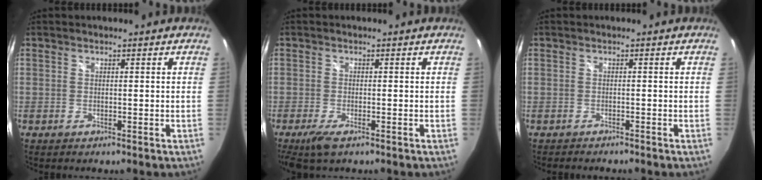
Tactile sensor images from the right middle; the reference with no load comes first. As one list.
[{"total": 4.3, "force": [-2.8, 0.9, 3.1], "torque": [-0.072, -0.017, -0.051]}, {"total": 2.3, "force": [-2.2, 0.4, 0.6], "torque": [-0.018, -0.015, -0.037]}]